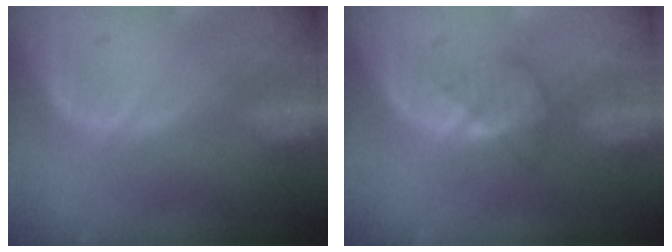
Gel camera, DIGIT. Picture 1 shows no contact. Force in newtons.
{"total": 3.0, "press": 2.8, "slide": 1.1}